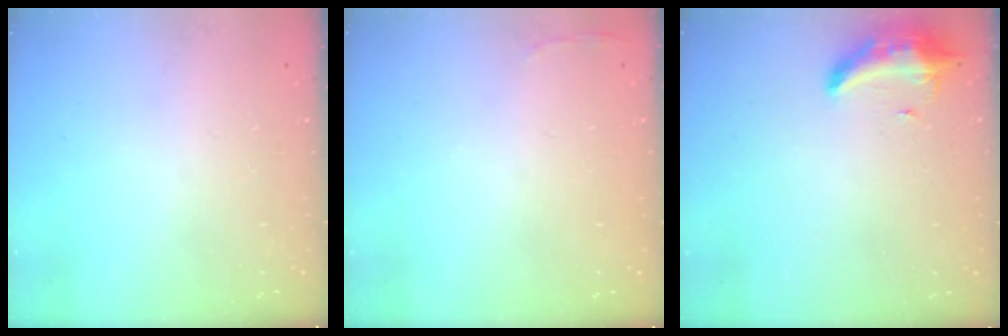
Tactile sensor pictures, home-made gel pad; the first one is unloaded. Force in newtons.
{"total": 2.8, "press": 2.6, "slide": 0.9}
{"total": 12.2, "press": 9.7, "slide": 7.4}